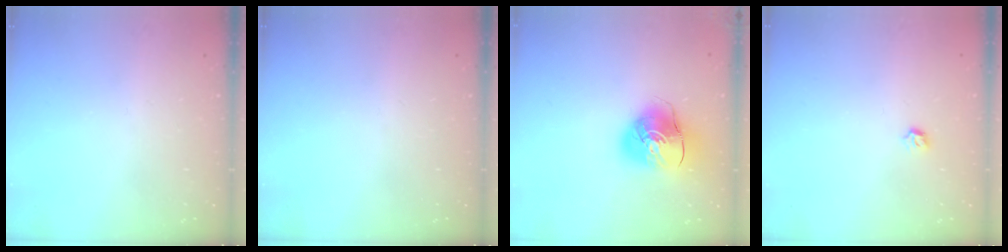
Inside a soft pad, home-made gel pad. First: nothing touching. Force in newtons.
{"total": 0.0}
{"total": 10.8, "press": 10.6, "slide": 1.6}
{"total": 2.8, "press": 2.7, "slide": 0.8}